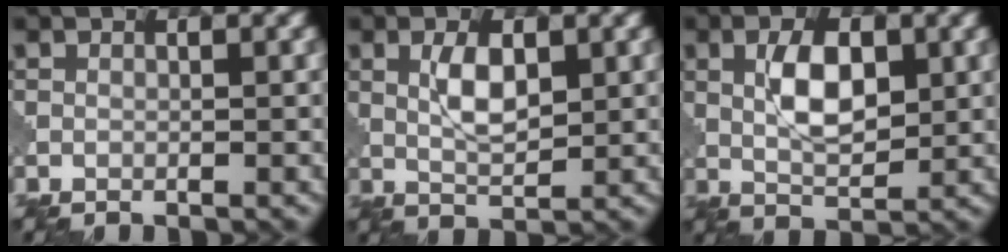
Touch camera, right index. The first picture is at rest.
{"total": 3.1, "force": [1.3, 1.3, 2.6], "torque": [-0.055, 0.001, 0.029]}
{"total": 4.6, "force": [1.3, 2.2, 3.8], "torque": [-0.077, 0.002, 0.028]}